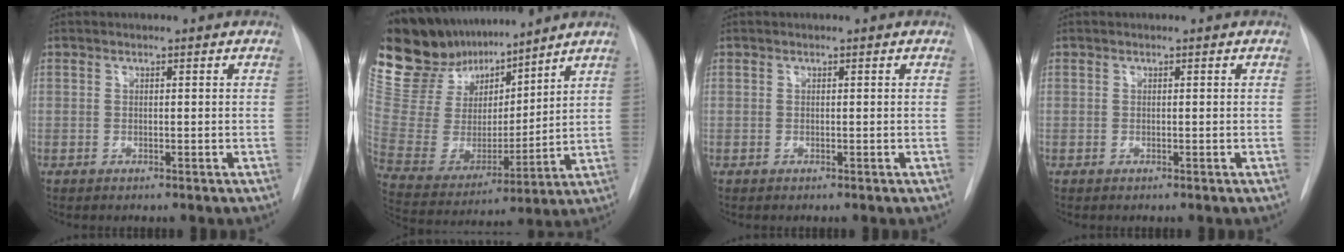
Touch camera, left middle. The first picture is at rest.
{"total": 17.0, "force": [15.2, 5.5, 5.1], "torque": [-0.102, 0.008, 0.291]}
{"total": 0.0}
{"total": 0.0}